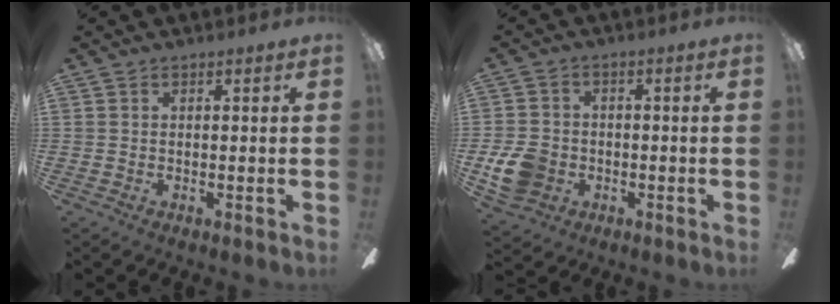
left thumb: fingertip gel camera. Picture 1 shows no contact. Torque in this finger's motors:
{"motor_torque": [-0.44, 0.56, 0.03, -0.04, 0.05]}